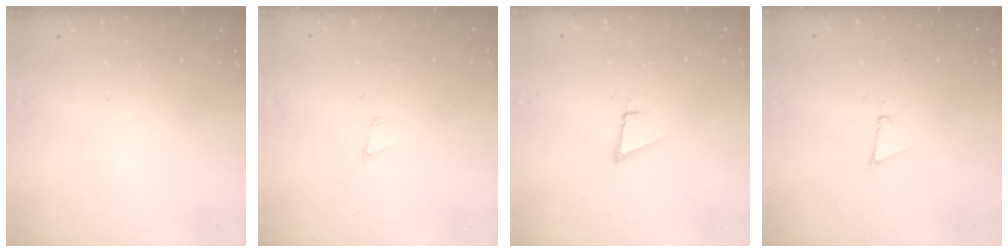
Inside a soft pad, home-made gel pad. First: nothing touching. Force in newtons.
{"total": 4.2, "press": 3.2, "slide": 2.7}
{"total": 1.9, "press": 1.9, "slide": 0.1}
{"total": 3.0, "press": 2.9, "slide": 0.8}